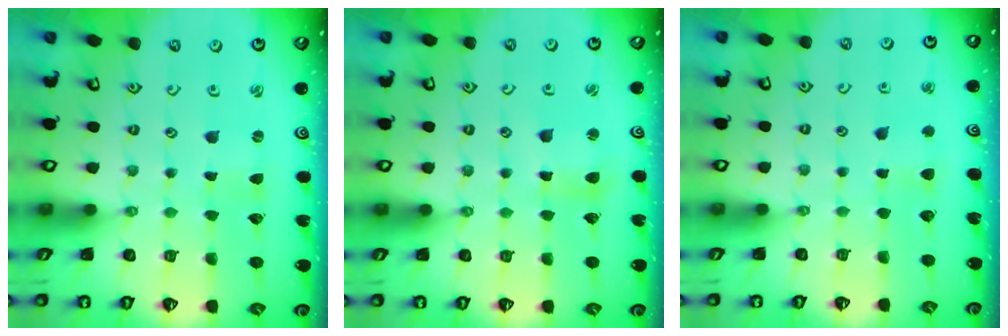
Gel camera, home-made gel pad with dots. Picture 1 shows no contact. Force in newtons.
{"total": 4.4, "press": 4.3, "slide": 0.5}
{"total": 2.7, "press": 2.6, "slide": 0.8}